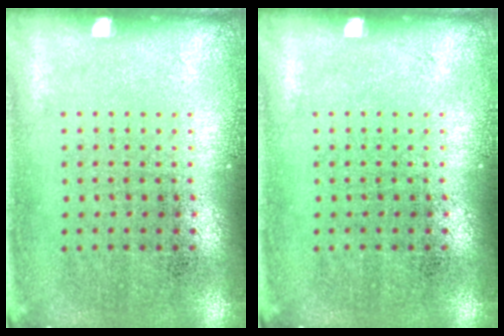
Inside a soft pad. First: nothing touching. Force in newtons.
{"total": 0.0}